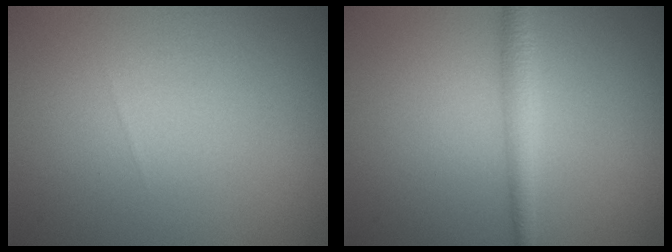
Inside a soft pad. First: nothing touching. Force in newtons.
{"total": 2.1, "press": 2.1, "slide": 0.0}